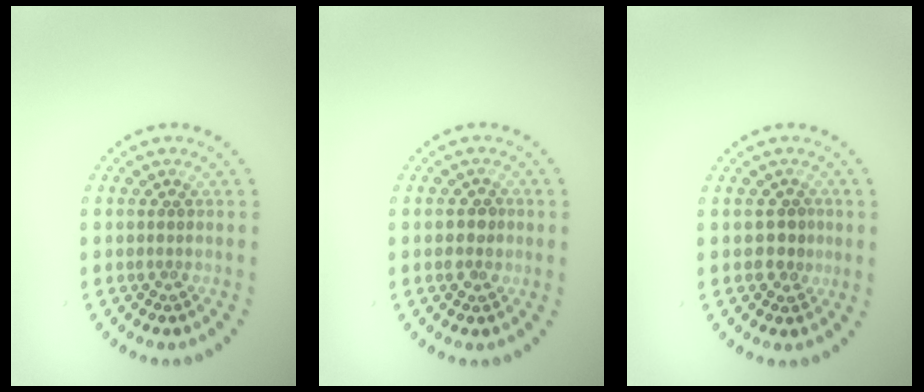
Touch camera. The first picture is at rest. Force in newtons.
{"total": 1.6, "press": 1.6, "slide": 0.2}
{"total": 1.9, "press": 1.8, "slide": 0.7}